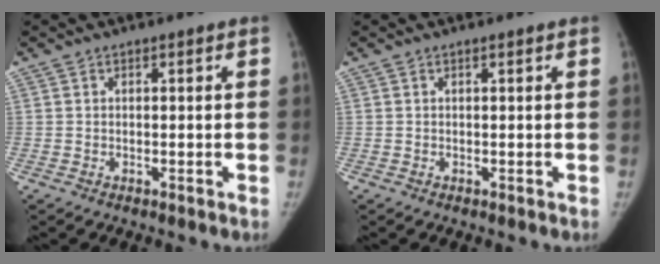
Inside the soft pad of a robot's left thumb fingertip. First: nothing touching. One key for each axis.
{"total": 0.0}